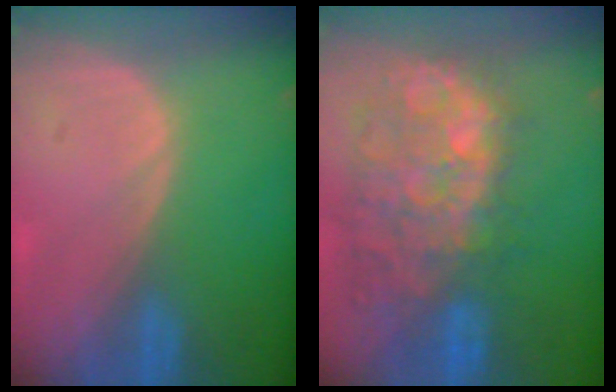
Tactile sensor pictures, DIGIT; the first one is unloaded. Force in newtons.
{"total": 12.5, "press": 11.3, "slide": 5.4}